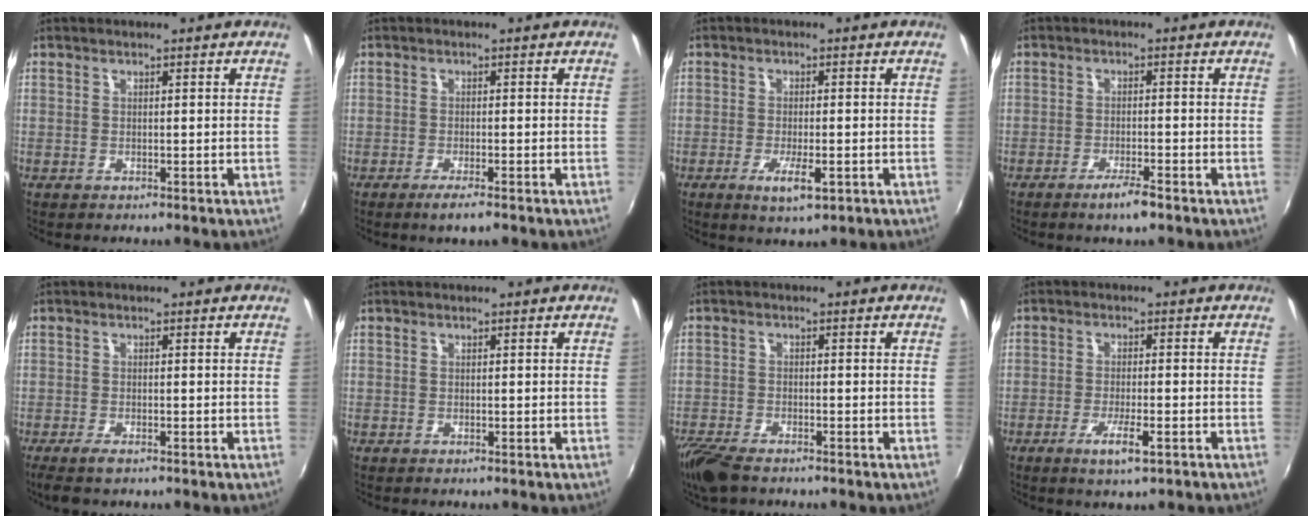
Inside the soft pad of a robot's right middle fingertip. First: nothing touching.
{"total": 2.8, "force": [-1.9, 0.1, 2.1], "torque": [-0.047, -0.008, -0.038]}
{"total": 5.1, "force": [-2.3, 1.3, 4.4], "torque": [-0.088, -0.014, -0.037]}
{"total": 3.5, "force": [-2.5, 0.4, 2.4], "torque": [-0.057, -0.004, -0.046]}
{"total": 3.1, "force": [-2.3, 0.7, 2.0], "torque": [-0.045, -0.012, -0.041]}
{"total": 0.0}
{"total": 7.4, "force": [-5.9, 2.3, 3.9], "torque": [-0.109, -0.031, -0.114]}
{"total": 5.0, "force": [-2.7, 0.8, 4.1], "torque": [-0.085, -0.012, -0.048]}